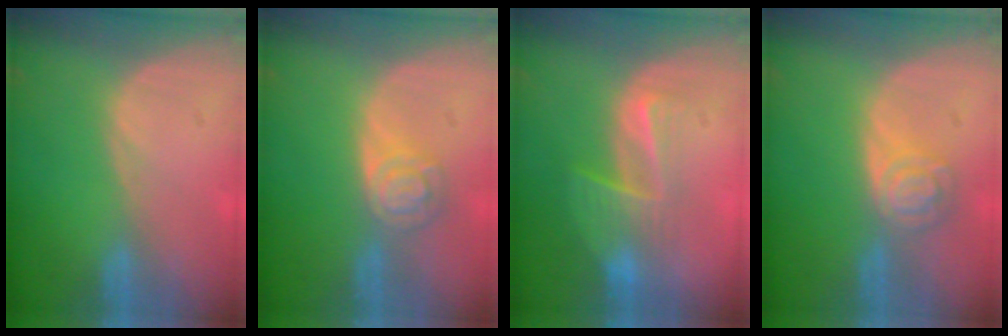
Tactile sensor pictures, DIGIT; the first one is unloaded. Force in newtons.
{"total": 5.3, "press": 4.6, "slide": 2.6}
{"total": 6.5, "press": 5.6, "slide": 3.2}
{"total": 5.0, "press": 4.5, "slide": 2.3}